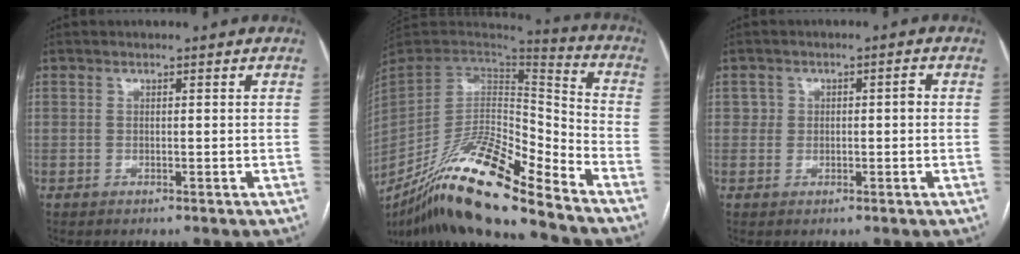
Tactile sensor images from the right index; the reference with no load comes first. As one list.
[{"total": 21.8, "force": [-16.2, 2.3, 14.4], "torque": [-0.278, -0.014, -0.300]}, {"total": 2.2, "force": [0.2, 1.8, 1.4], "torque": [-0.015, 0.012, 0.004]}]